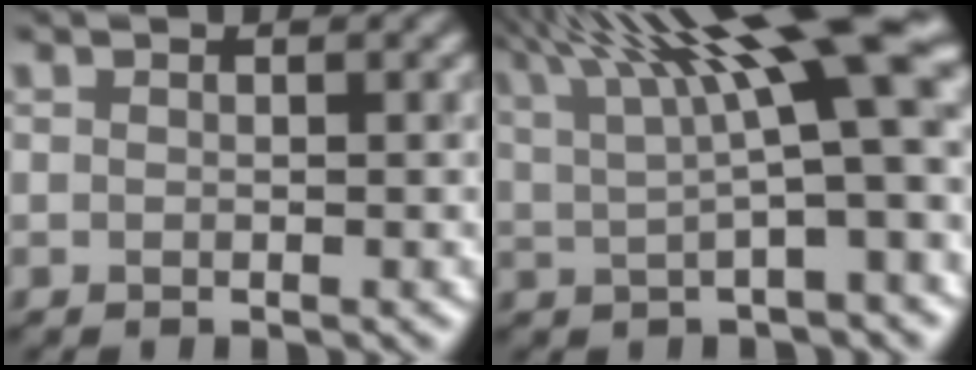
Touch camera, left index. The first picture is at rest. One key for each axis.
{"total": 14.1, "fx": 5.7, "fy": 3.4, "fz": 12.4, "tx": -0.183, "ty": 0.014, "tz": 0.092}